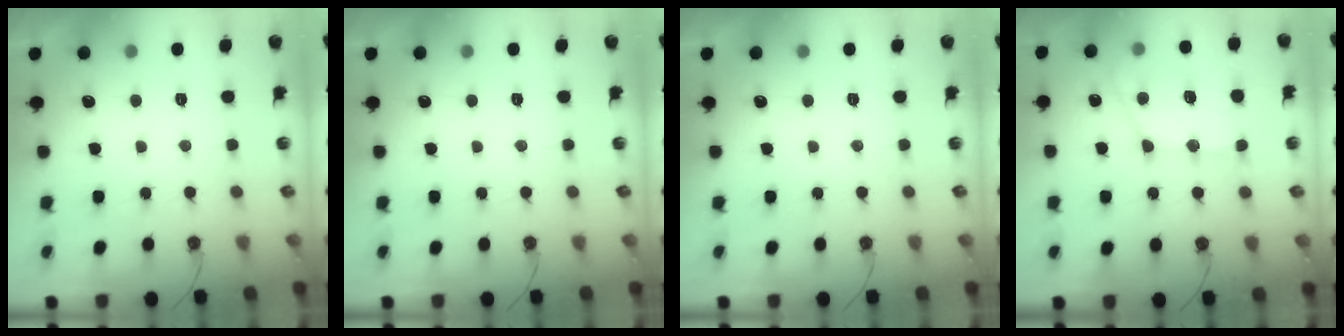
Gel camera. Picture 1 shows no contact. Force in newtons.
{"total": 0.0}
{"total": 0.0}
{"total": 16.7, "press": 16.5, "slide": 2.0}